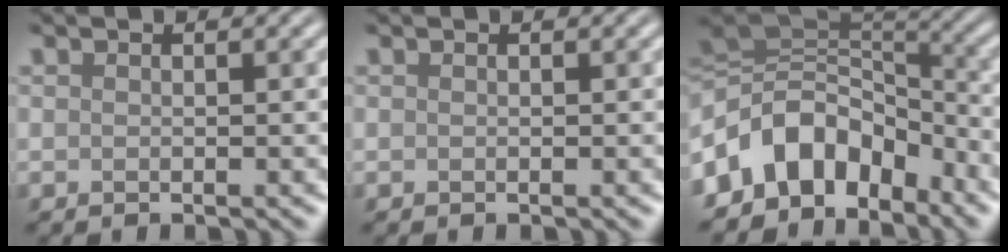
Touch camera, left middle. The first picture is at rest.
{"total": 0.0}
{"total": 9.1, "force": [-4.7, 6.2, 4.7], "torque": [-0.068, 0.018, -0.098]}